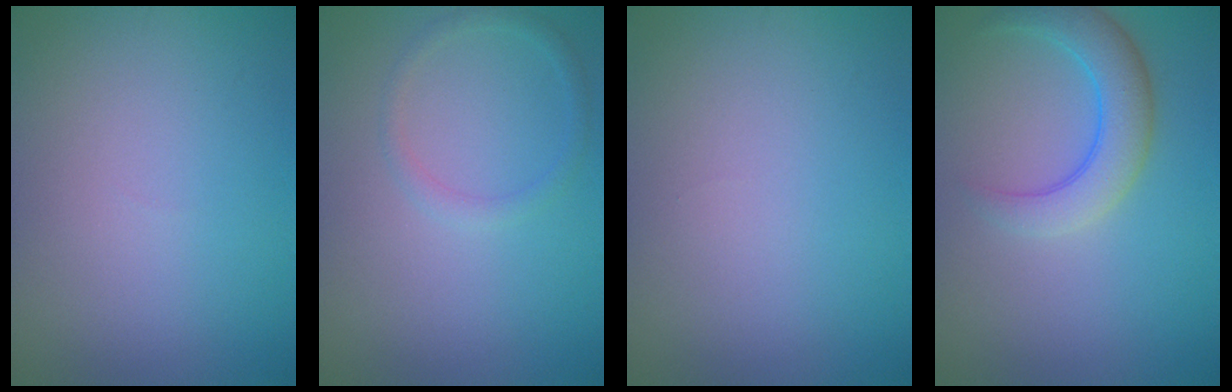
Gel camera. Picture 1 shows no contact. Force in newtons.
{"total": 1.3, "press": 1.3, "slide": 0.1}
{"total": 0.0}
{"total": 4.0, "press": 4.0, "slide": 0.3}